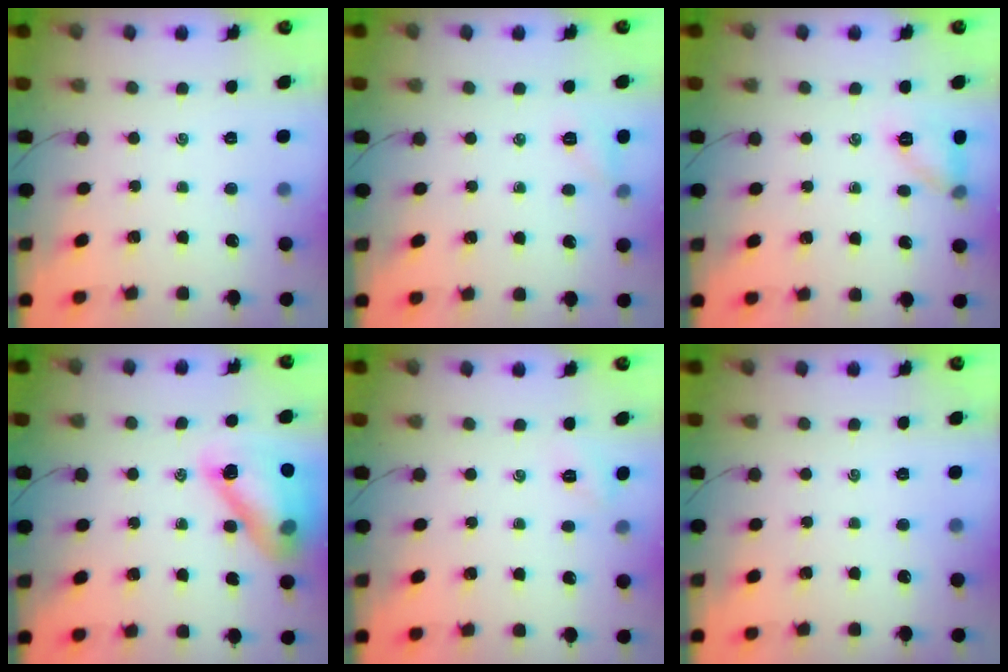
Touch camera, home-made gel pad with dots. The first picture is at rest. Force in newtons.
{"total": 5.7, "press": 5.5, "slide": 1.6}
{"total": 8.4, "press": 8.3, "slide": 1.0}
{"total": 14.4, "press": 14.0, "slide": 3.1}
{"total": 2.4, "press": 2.3, "slide": 0.7}
{"total": 0.0}